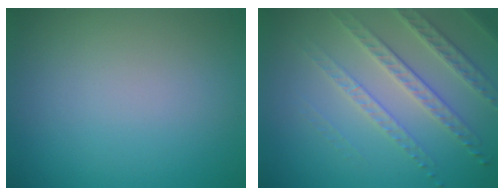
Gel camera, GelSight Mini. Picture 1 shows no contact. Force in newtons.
{"total": 4.0, "press": 3.7, "slide": 1.6}